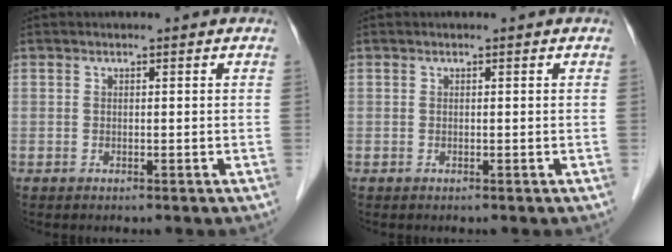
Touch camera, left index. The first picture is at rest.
{"total": 0.0}